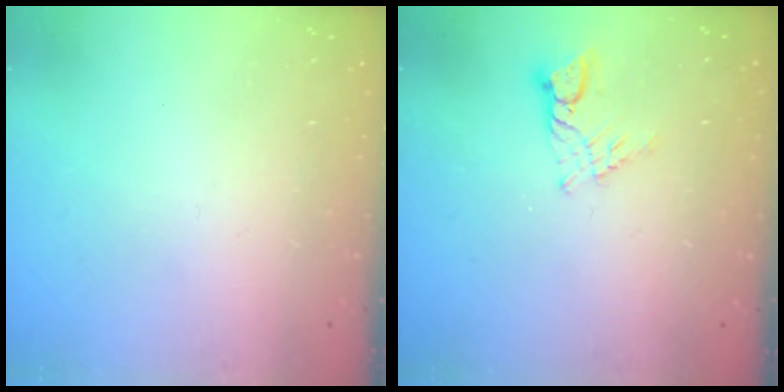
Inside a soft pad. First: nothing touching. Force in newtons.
{"total": 5.5, "press": 5.5, "slide": 0.3}